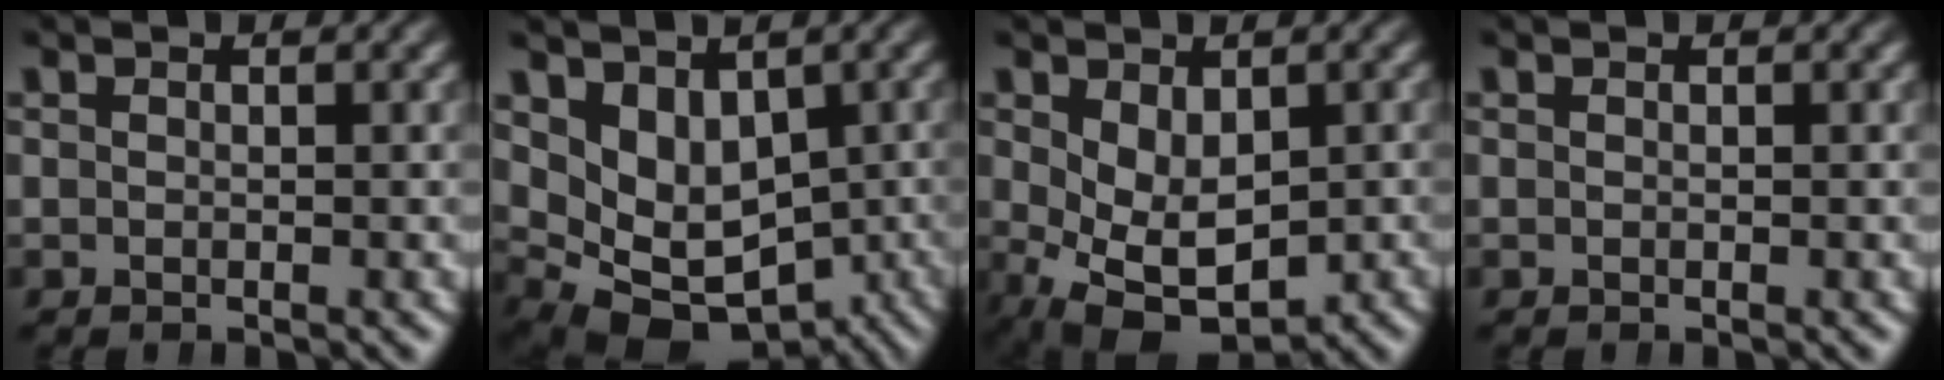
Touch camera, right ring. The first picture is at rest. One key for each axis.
{"total": 11.3, "fx": -3.3, "fy": 8.7, "fz": 6.4, "tx": -0.139, "ty": -0.058, "tz": -0.029}
{"total": 9.2, "fx": -3.4, "fy": 6.4, "fz": 5.7, "tx": -0.116, "ty": -0.062, "tz": -0.030}
{"total": 0.0}